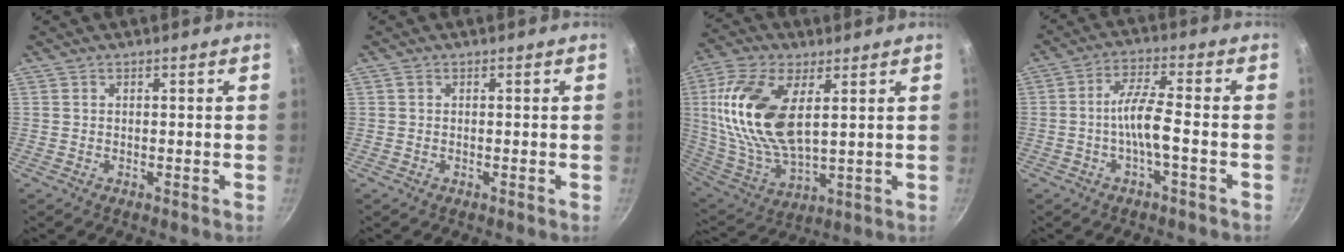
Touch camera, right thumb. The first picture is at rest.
{"total": 0.6, "force": [0.2, 0.5, 0.3], "torque": [-0.007, 0.002, 0.003]}
{"total": 19.7, "force": [4.9, 9.9, 16.3], "torque": [-0.324, -0.019, 0.097]}
{"total": 6.8, "force": [-2.0, 1.2, 6.4], "torque": [-0.128, 0.030, -0.042]}